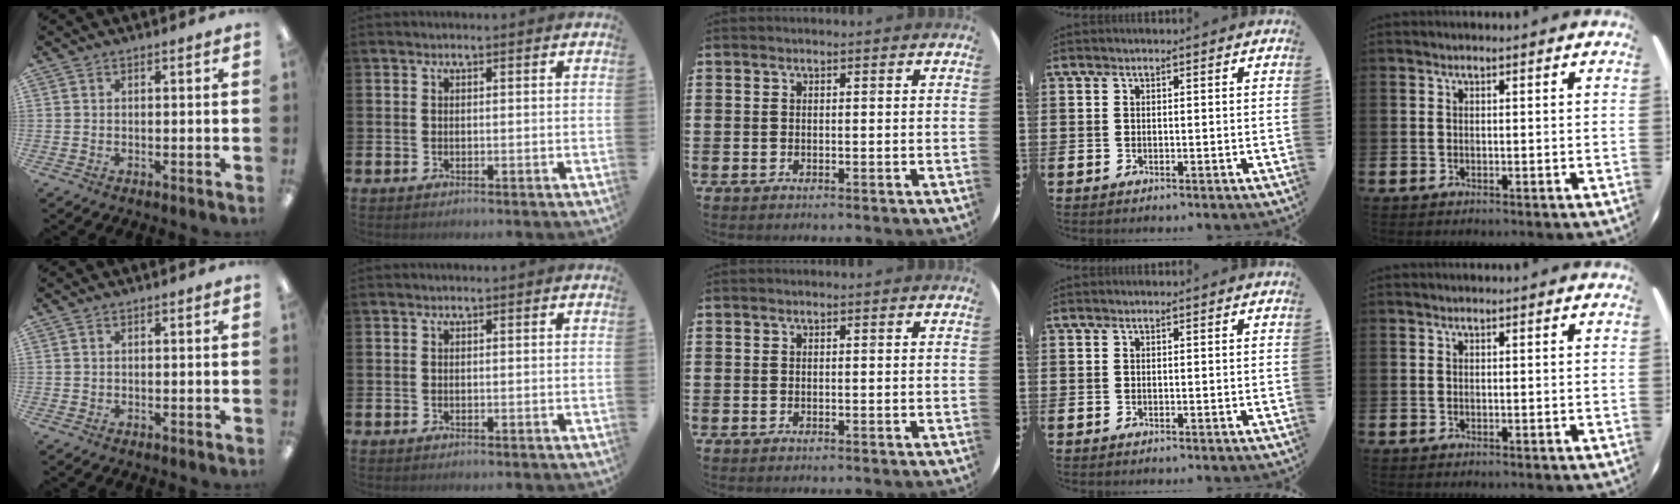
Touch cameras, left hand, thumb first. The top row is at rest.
{}